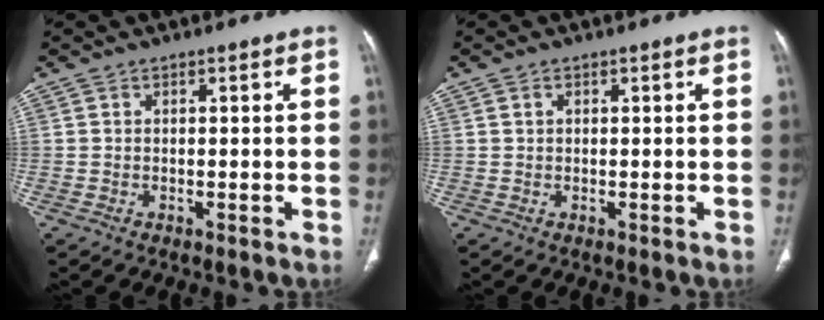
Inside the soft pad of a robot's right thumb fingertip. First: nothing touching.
{"total": 0.8, "force": [0.3, 0.6, 0.5], "torque": [-0.009, 0.001, 0.007]}